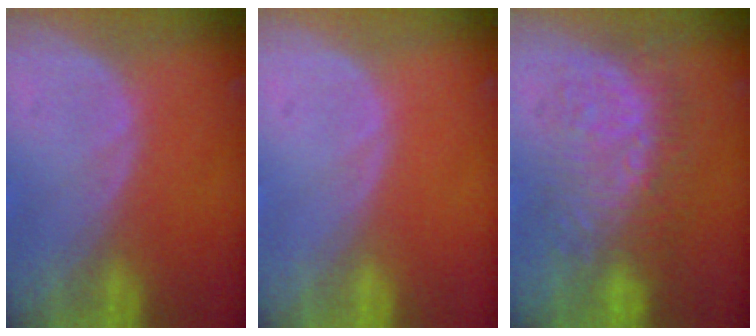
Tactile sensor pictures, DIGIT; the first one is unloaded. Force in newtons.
{"total": 0.0}
{"total": 8.9, "press": 8.7, "slide": 2.0}